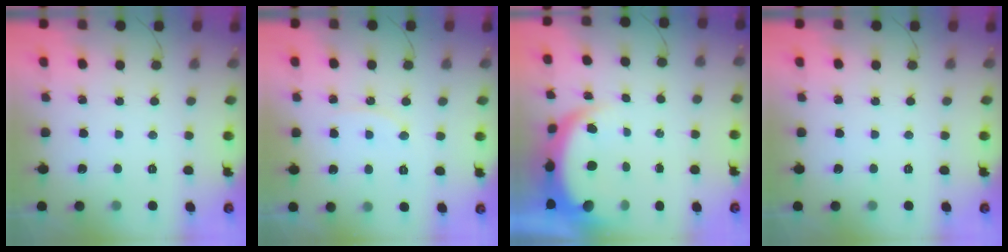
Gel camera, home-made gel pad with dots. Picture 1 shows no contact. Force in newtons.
{"total": 6.1, "press": 6.1, "slide": 0.5}
{"total": 6.6, "press": 6.5, "slide": 1.0}
{"total": 0.0}